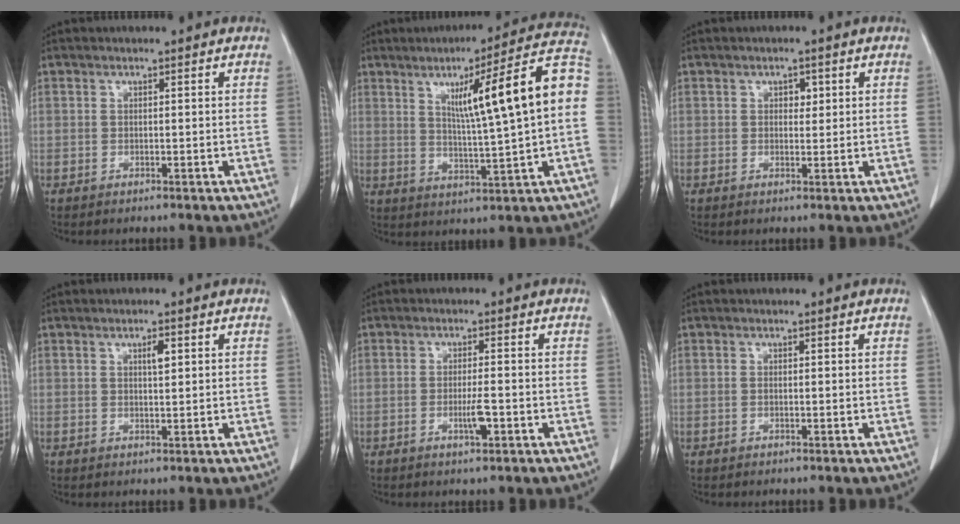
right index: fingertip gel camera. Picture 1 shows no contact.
{"total": 16.5, "force": [2.7, -0.1, 16.3], "torque": [-0.230, 0.026, 0.036]}
{"total": 1.6, "force": [0.5, 1.1, 1.1], "torque": [-0.014, -0.001, 0.006]}
{"total": 1.8, "force": [0.7, 0.4, 1.6], "torque": [-0.028, -0.001, 0.011]}
{"total": 3.0, "force": [-1.1, 0.2, 2.8], "torque": [-0.053, -0.002, -0.018]}
{"total": 0.0}